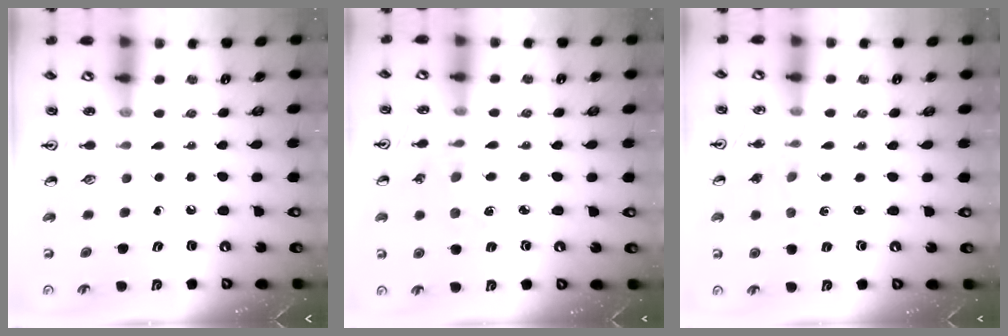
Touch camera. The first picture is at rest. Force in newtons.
{"total": 2.5, "press": 2.5, "slide": 0.2}
{"total": 0.0}